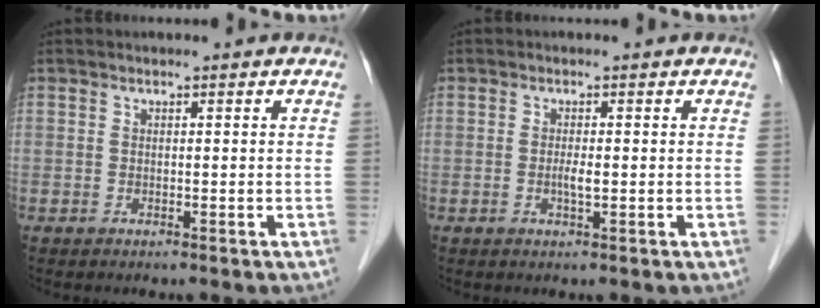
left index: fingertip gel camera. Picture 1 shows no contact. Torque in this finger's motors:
{"motor_torque": [0.19, 0.10, 0.07, 0.03]}